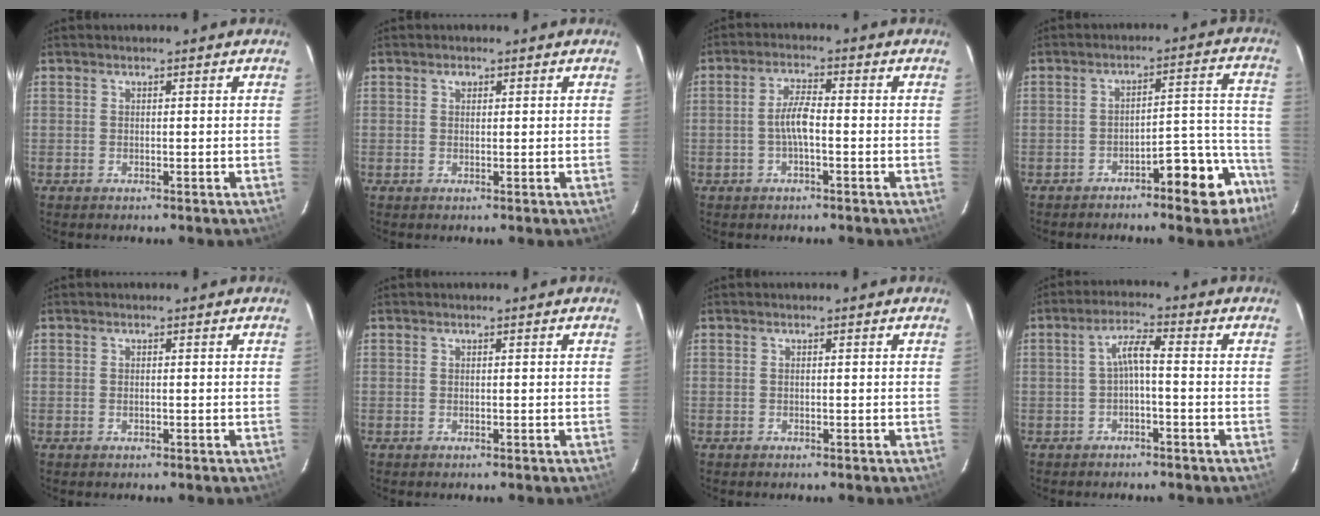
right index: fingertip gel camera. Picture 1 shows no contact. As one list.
[{"total": 0.9, "force": [0.4, 0.7, 0.4], "torque": [-0.006, 0.005, 0.007]}, {"total": 4.1, "force": [-1.2, 0.9, 3.8], "torque": [-0.079, 0.009, -0.023]}, {"total": 9.0, "force": [-7.1, 2.0, 5.1], "torque": [-0.058, 0.032, -0.088]}, {"total": 0.6, "force": [-0.3, 0.3, 0.4], "torque": [-0.007, 0.001, -0.005]}, {"total": 0.0}, {"total": 0.0}, {"total": 3.7, "force": [-1.0, 0.5, 3.5], "torque": [-0.074, 0.012, -0.019]}]